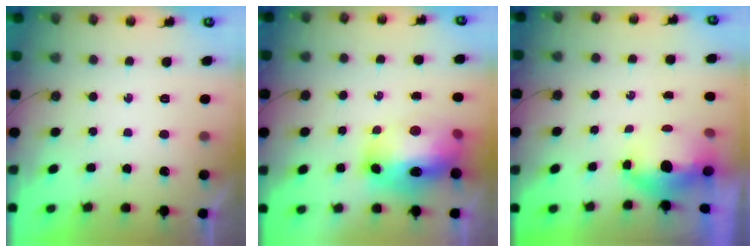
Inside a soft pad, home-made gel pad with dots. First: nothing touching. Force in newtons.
{"total": 16.4, "press": 16.3, "slide": 1.6}
{"total": 5.7, "press": 5.3, "slide": 2.1}